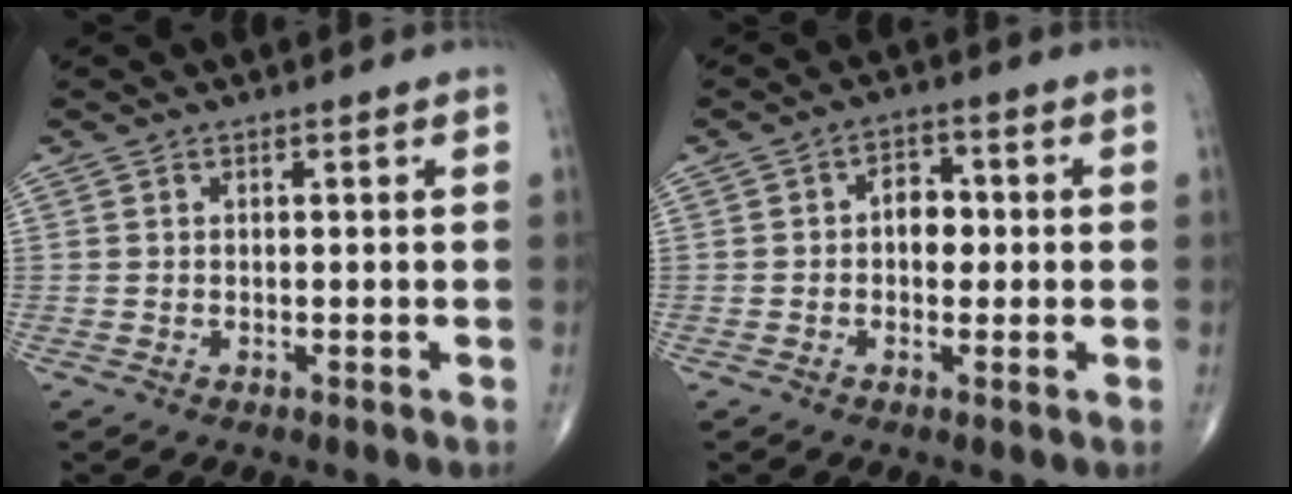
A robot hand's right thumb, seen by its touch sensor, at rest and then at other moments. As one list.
[{"total": 5.1, "force": [0.1, 3.7, 3.6], "torque": [-0.027, 0.009, -0.004]}]